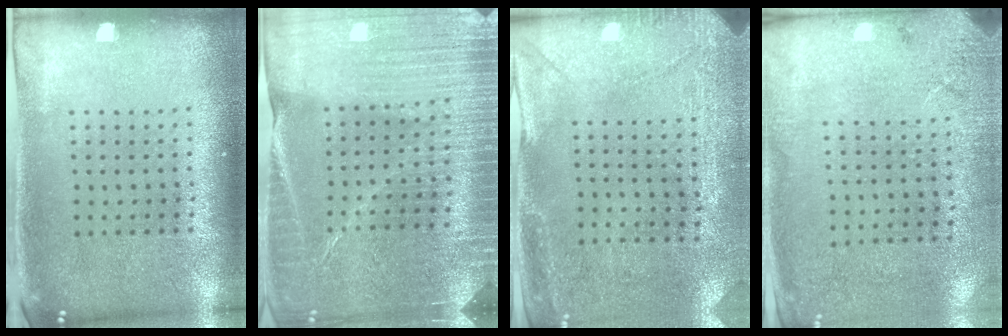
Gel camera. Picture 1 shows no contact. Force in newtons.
{"total": 4.4, "press": 4.1, "slide": 1.7}
{"total": 2.9, "press": 2.6, "slide": 1.3}
{"total": 2.7, "press": 2.2, "slide": 1.5}